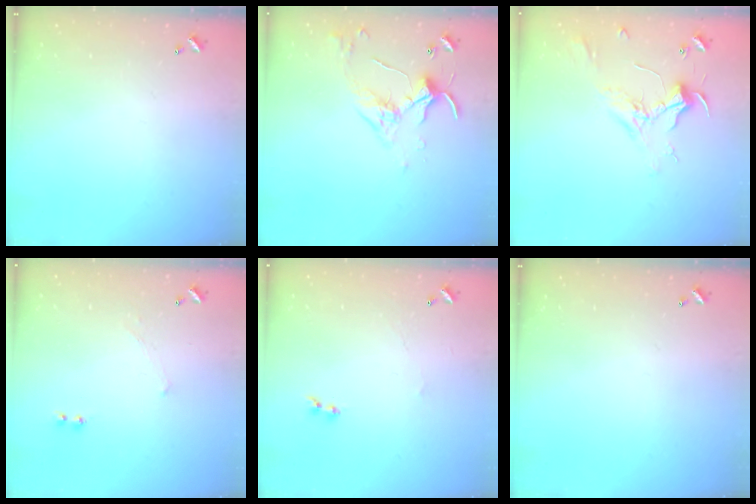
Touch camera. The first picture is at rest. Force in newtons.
{"total": 3.9, "press": 3.9, "slide": 0.3}
{"total": 2.5, "press": 2.3, "slide": 0.8}
{"total": 1.1, "press": 0.9, "slide": 0.5}
{"total": 1.0, "press": 0.3, "slide": 1.0}
{"total": 0.0}